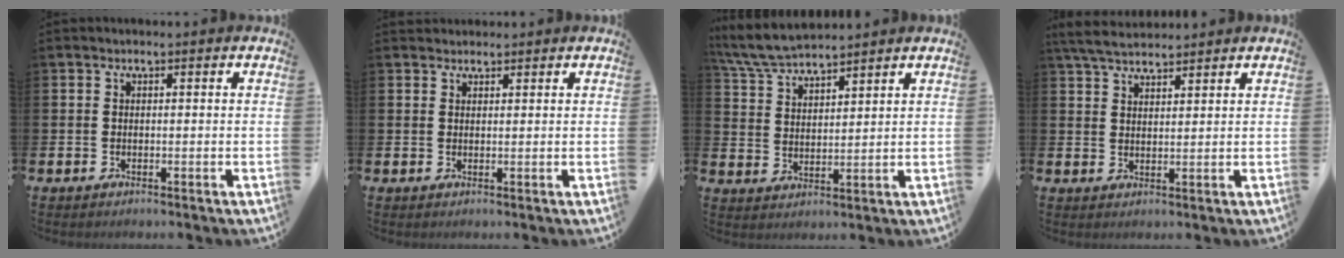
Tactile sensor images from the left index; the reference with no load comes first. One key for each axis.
{"total": 1.6, "fx": 1.5, "fy": 0.6, "fz": -0.1, "tx": 0.013, "ty": -0.002, "tz": 0.025}
{"total": 6.3, "fx": 6.1, "fy": 0.8, "fz": 1.4, "tx": -0.049, "ty": -0.024, "tz": 0.112}
{"total": 4.6, "fx": 4.3, "fy": 0.9, "fz": 1.3, "tx": -0.030, "ty": -0.016, "tz": 0.079}